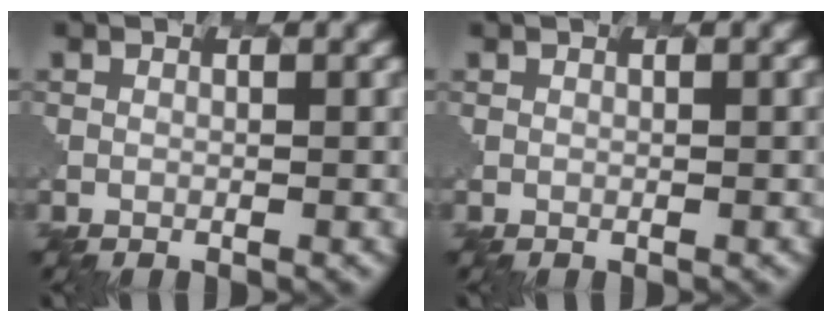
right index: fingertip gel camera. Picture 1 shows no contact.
{"total": 1.9, "force": [0.4, 1.1, 1.6], "torque": [-0.009, 0.015, -0.001]}